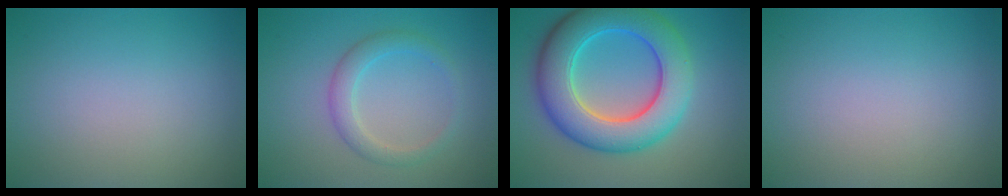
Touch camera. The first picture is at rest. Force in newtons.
{"total": 2.4, "press": 2.4, "slide": 0.1}
{"total": 9.4, "press": 9.4, "slide": 0.3}
{"total": 0.0}